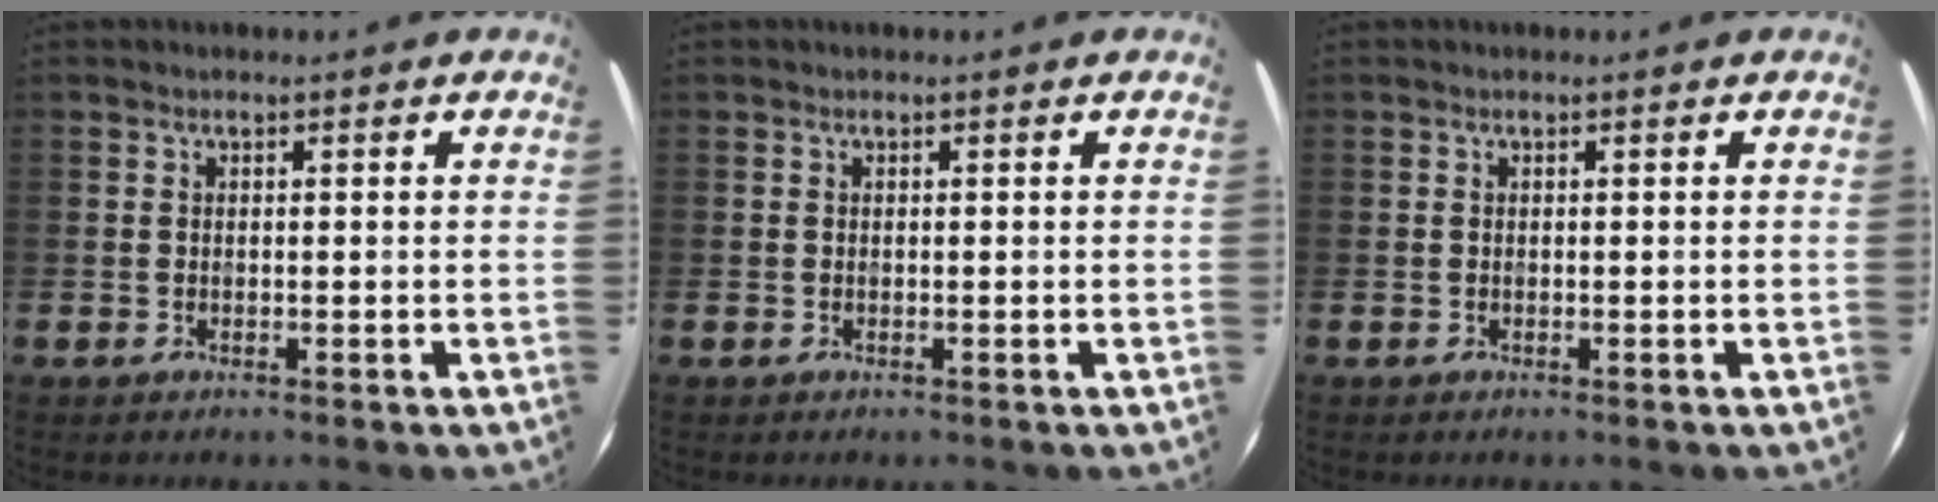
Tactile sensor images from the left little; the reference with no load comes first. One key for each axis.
{"total": 0.0}
{"total": 0.0}